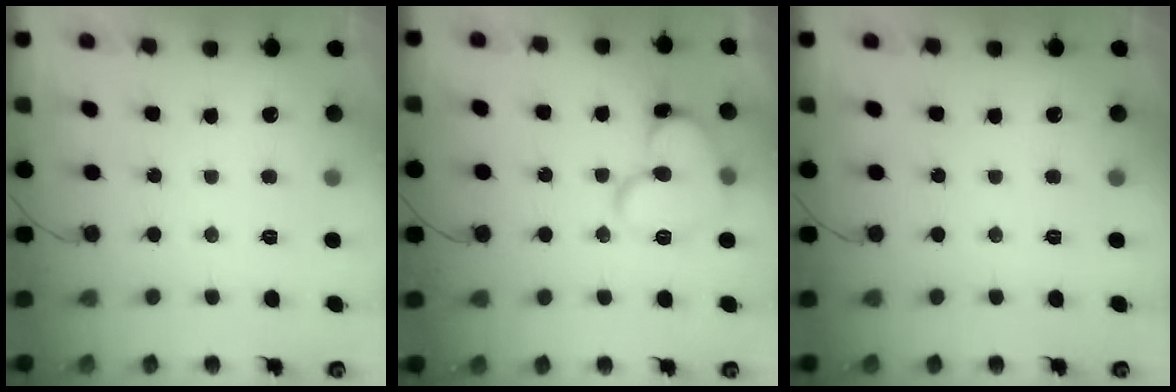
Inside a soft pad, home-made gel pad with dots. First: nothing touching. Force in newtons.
{"total": 12.5, "press": 12.3, "slide": 1.9}
{"total": 0.0}